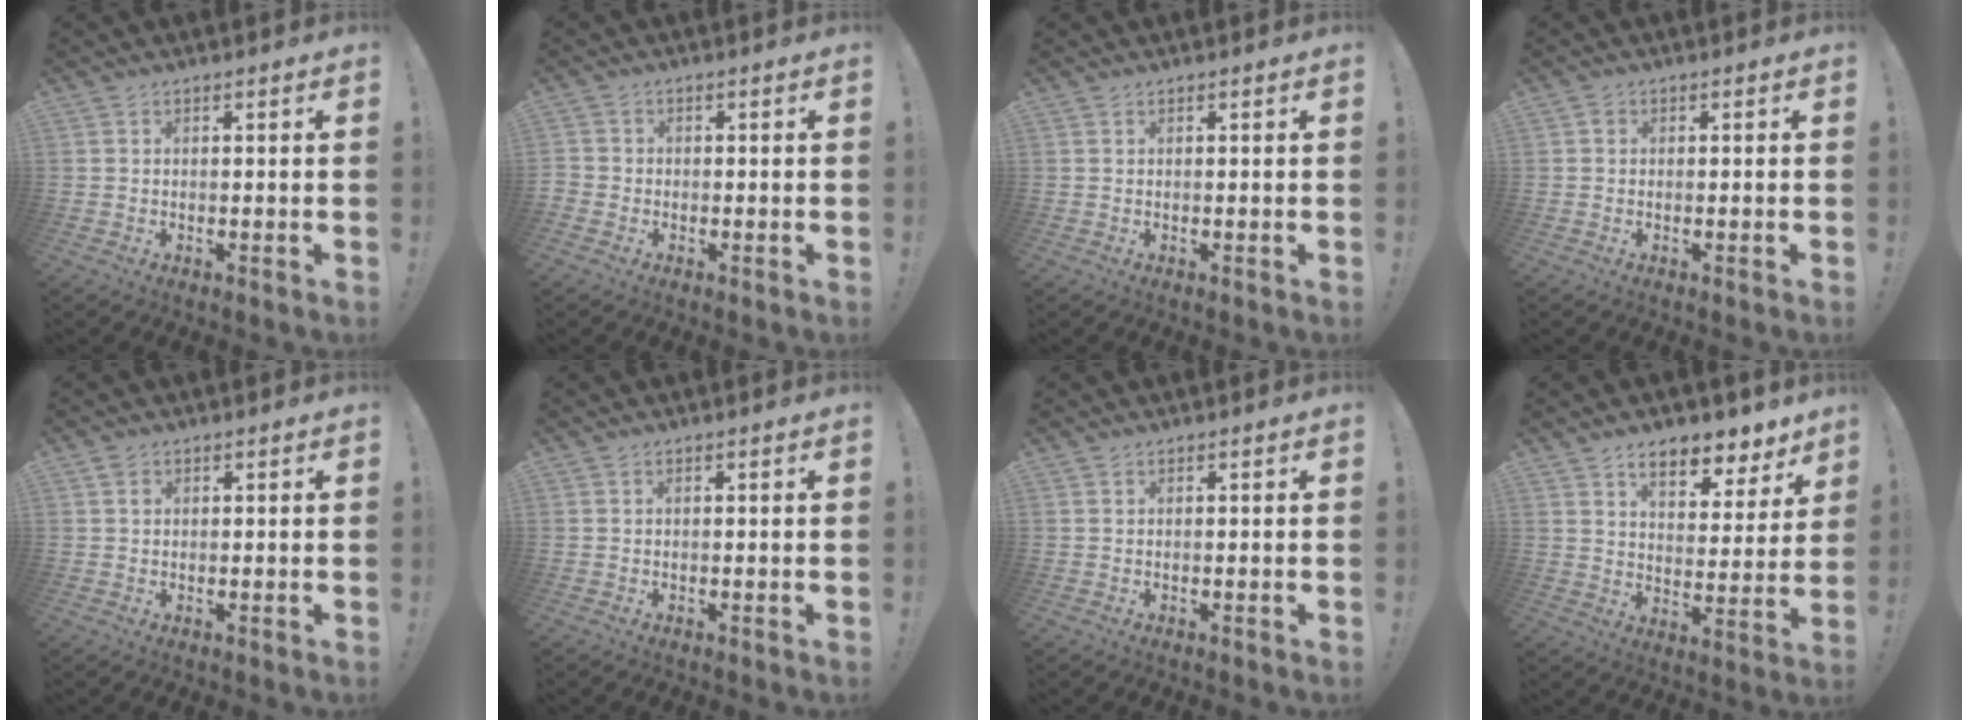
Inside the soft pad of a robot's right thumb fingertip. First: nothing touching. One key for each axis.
{"total": 2.0, "fx": -1.0, "fy": 1.6, "fz": 0.5, "tx": -0.005, "ty": 0.011, "tz": -0.019}
{"total": 0.0}
{"total": 0.7, "fx": -0.2, "fy": 0.6, "fz": 0.3, "tx": -0.007, "ty": 0.004, "tz": -0.003}
{"total": 1.2, "fx": 0.5, "fy": 1.0, "fz": 0.4, "tx": -0.003, "ty": 0.001, "tz": 0.008}
{"total": 0.0}
{"total": 0.0}
{"total": 9.9, "fx": 7.5, "fy": 4.4, "fz": 4.7, "tx": -0.062, "ty": -0.057, "tz": 0.135}